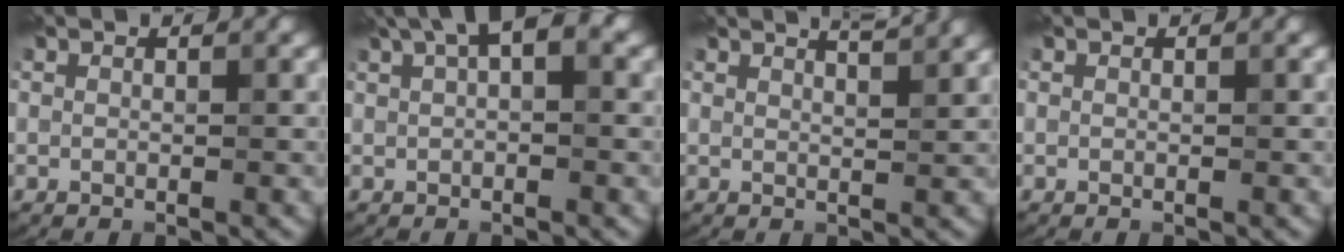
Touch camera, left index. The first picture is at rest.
{"total": 4.0, "force": [1.9, 1.5, 3.2], "torque": [-0.047, 0.016, 0.027]}
{"total": 2.3, "force": [1.9, 0.1, 1.3], "torque": [-0.004, 0.013, 0.011]}
{"total": 0.0}